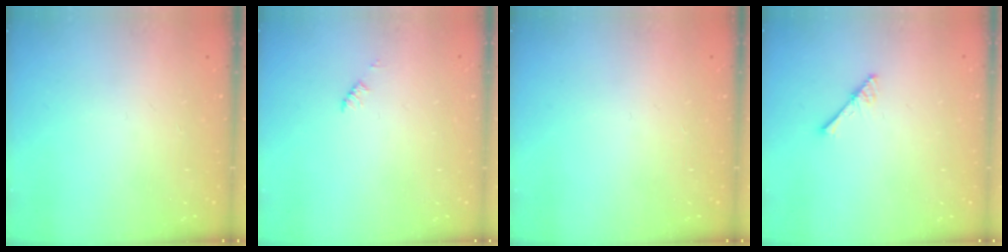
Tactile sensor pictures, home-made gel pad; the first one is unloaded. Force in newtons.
{"total": 1.2, "press": 1.2, "slide": 0.2}
{"total": 0.0}
{"total": 3.0, "press": 3.0, "slide": 0.3}